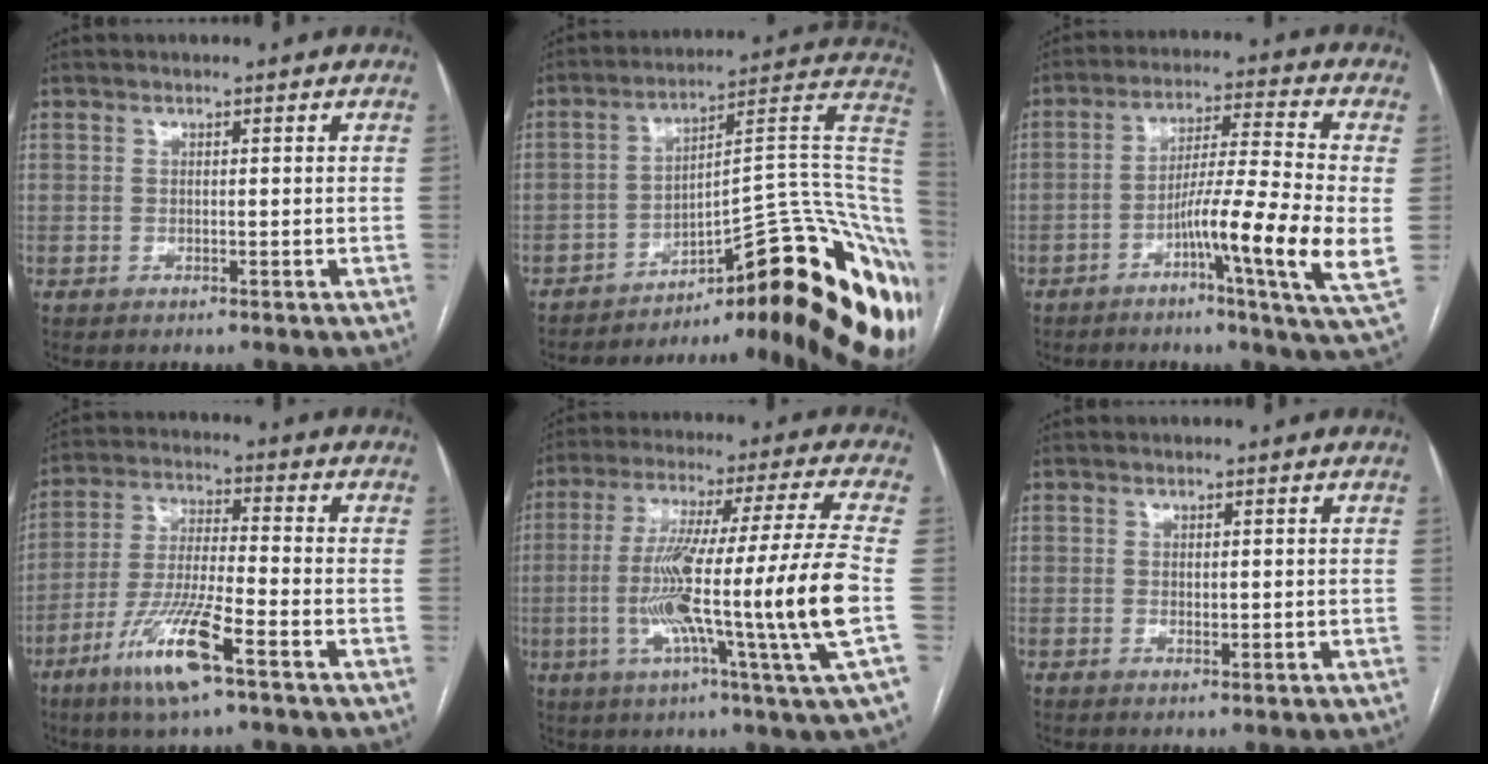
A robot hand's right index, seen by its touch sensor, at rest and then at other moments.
{"total": 30.7, "force": [-16.9, 6.9, 24.7], "torque": [-0.210, 0.028, -0.214]}
{"total": 14.0, "force": [-3.4, -1.0, 13.6], "torque": [-0.224, -0.012, -0.066]}
{"total": 11.9, "force": [-6.5, 0.9, 9.9], "torque": [-0.201, -0.020, -0.123]}
{"total": 20.6, "force": [-3.7, -2.3, 20.1], "torque": [-0.326, -0.012, -0.079]}
{"total": 1.0, "force": [0.1, 0.5, 0.9], "torque": [-0.013, -0.001, 0.005]}